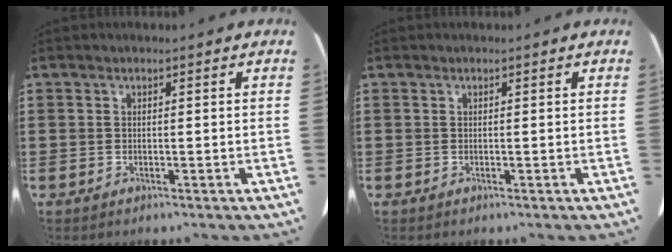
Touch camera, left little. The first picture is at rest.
{"total": 0.0}